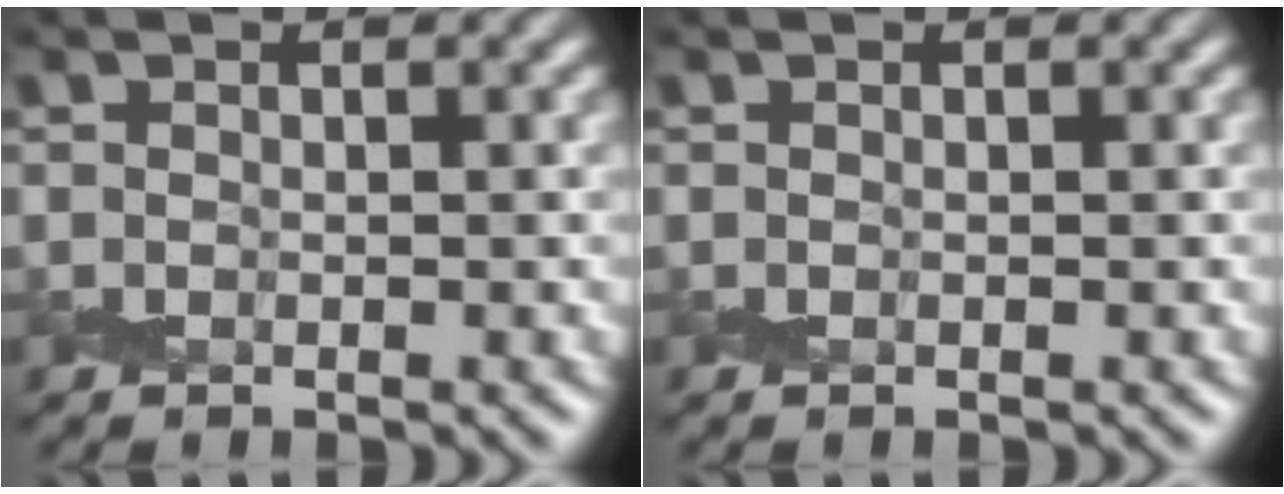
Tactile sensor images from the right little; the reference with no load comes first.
{"total": 0.0}